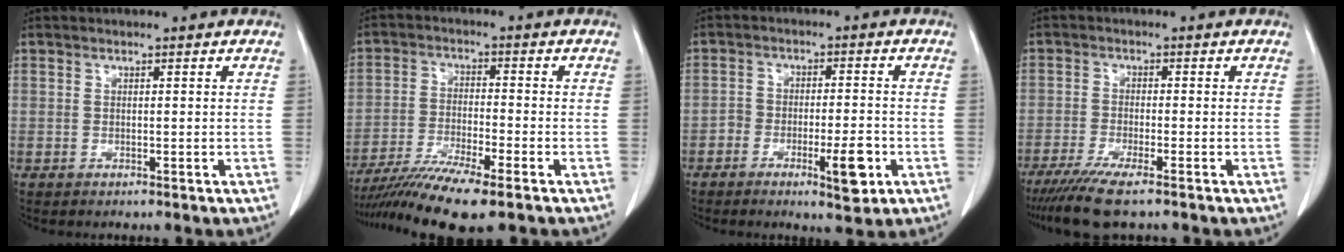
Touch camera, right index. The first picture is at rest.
{"total": 11.2, "force": [-8.7, 0.2, 7.1], "torque": [-0.126, -0.024, -0.146]}
{"total": 7.0, "force": [-3.2, 2.2, 5.8], "torque": [-0.089, 0.005, -0.044]}
{"total": 7.0, "force": [-5.3, 0.2, 4.6], "torque": [-0.079, -0.019, -0.091]}